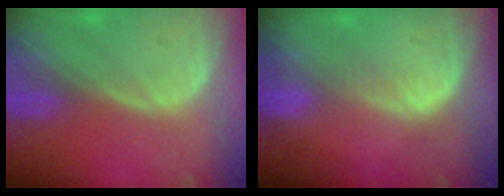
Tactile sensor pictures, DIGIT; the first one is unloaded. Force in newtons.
{"total": 2.7, "press": 2.3, "slide": 1.5}